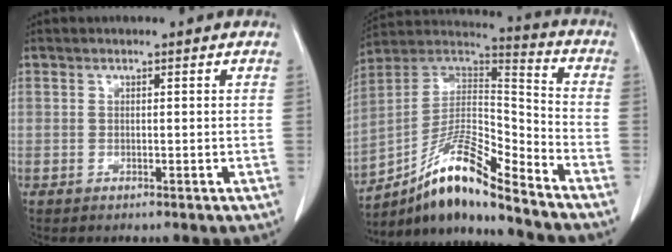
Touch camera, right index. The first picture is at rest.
{"total": 15.0, "force": [-11.1, 1.7, 9.9], "torque": [-0.172, 0.026, -0.192]}